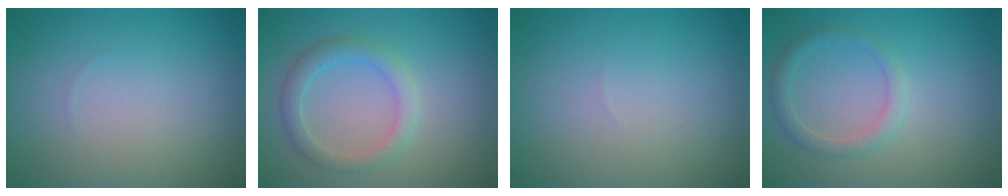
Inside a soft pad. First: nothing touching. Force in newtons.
{"total": 2.6, "press": 2.6, "slide": 0.2}
{"total": 0.0}
{"total": 1.8, "press": 1.8, "slide": 0.0}